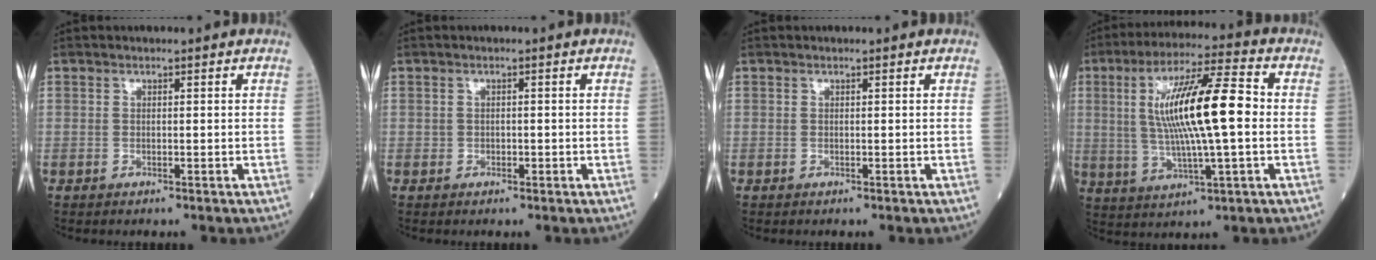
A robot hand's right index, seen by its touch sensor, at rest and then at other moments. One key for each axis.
{"total": 0.9, "fx": -0.3, "fy": 0.7, "fz": 0.5, "tx": -0.011, "ty": 0.002, "tz": -0.004}
{"total": 0.0}
{"total": 14.7, "fx": 1.0, "fy": 1.7, "fz": 14.6, "tx": -0.269, "ty": 0.012, "tz": 0.016}